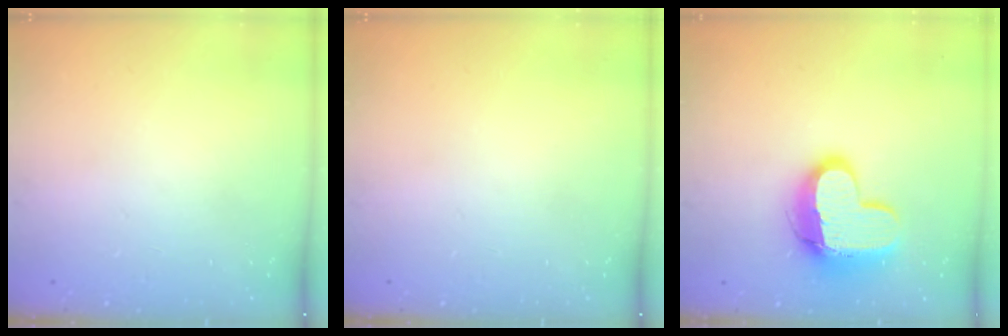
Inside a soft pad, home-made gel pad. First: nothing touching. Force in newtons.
{"total": 0.0}
{"total": 14.2, "press": 14.2, "slide": 1.1}